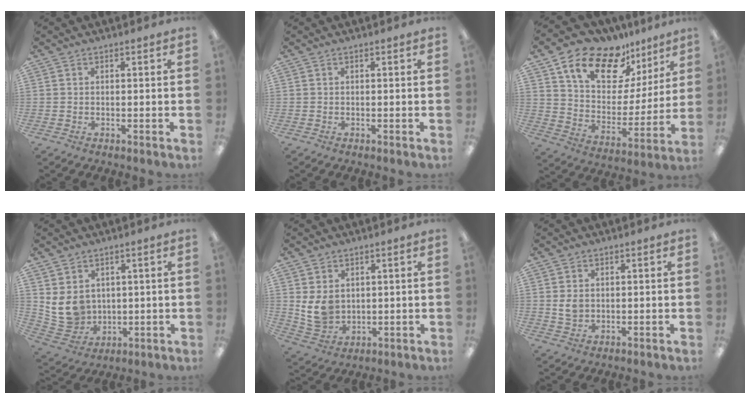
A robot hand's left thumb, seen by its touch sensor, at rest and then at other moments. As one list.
[{"total": 0.0}, {"total": 16.7, "force": [12.2, 8.7, 7.3], "torque": [-0.141, -0.078, 0.220]}, {"total": 8.5, "force": [2.4, 7.3, 3.5], "torque": [-0.093, -0.011, 0.051]}, {"total": 7.6, "force": [1.8, 6.2, 4.0], "torque": [-0.094, -0.005, 0.033]}, {"total": 3.5, "force": [0.6, 2.8, 2.1], "torque": [-0.033, 0.002, 0.009]}]